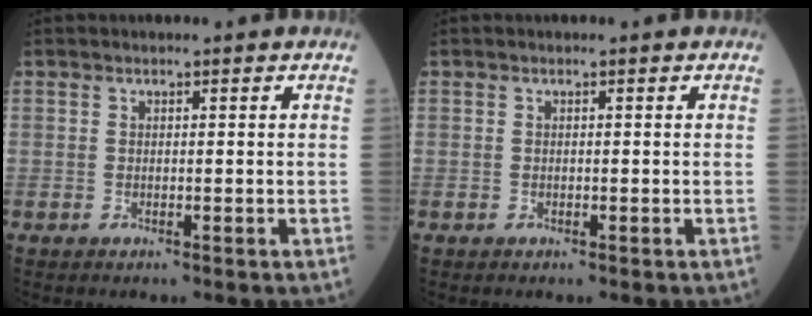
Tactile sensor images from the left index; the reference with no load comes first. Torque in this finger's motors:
{"motor_torque": [-0.04, 0.17, 0.04, 0.02]}